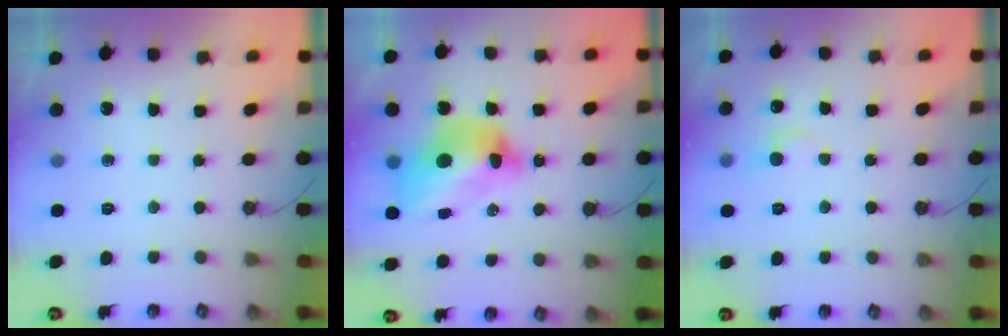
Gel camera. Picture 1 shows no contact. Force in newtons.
{"total": 12.7, "press": 12.7, "slide": 1.3}
{"total": 0.8, "press": 0.1, "slide": 0.8}